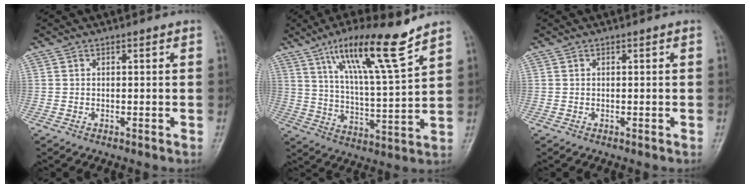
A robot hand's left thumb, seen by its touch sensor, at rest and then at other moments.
{"total": 15.3, "force": [10.2, 1.5, 11.3], "torque": [-0.192, -0.054, 0.182]}
{"total": 0.0}